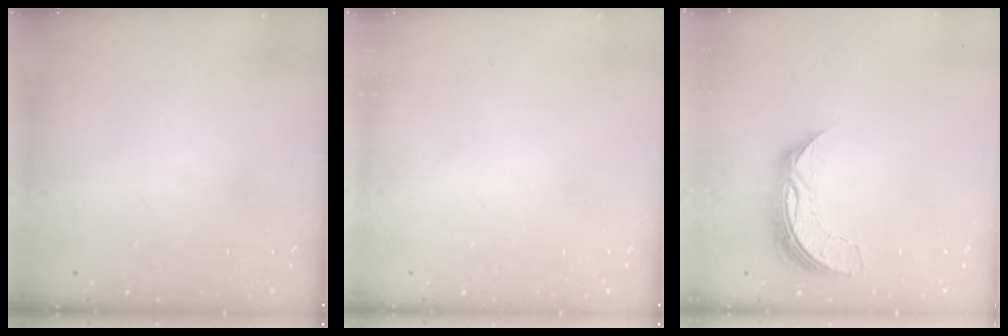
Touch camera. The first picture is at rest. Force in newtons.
{"total": 0.0}
{"total": 8.9, "press": 8.9, "slide": 0.4}